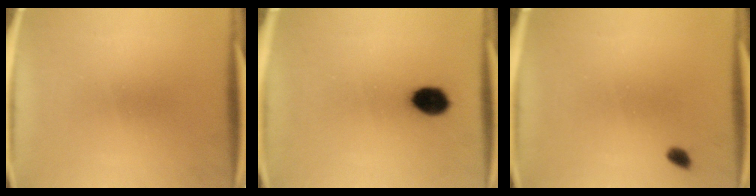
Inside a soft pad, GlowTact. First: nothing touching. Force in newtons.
{"total": 6.5}
{"total": 1.3}